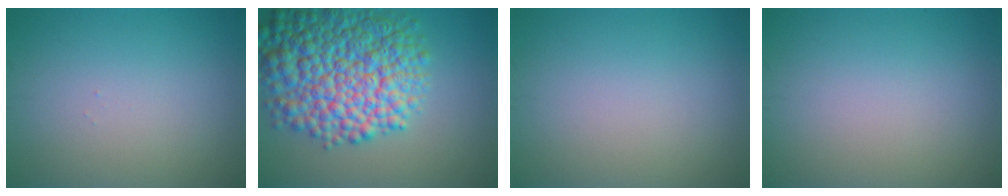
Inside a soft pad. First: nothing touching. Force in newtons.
{"total": 11.9, "press": 11.9, "slide": 0.3}
{"total": 0.0}
{"total": 0.0}